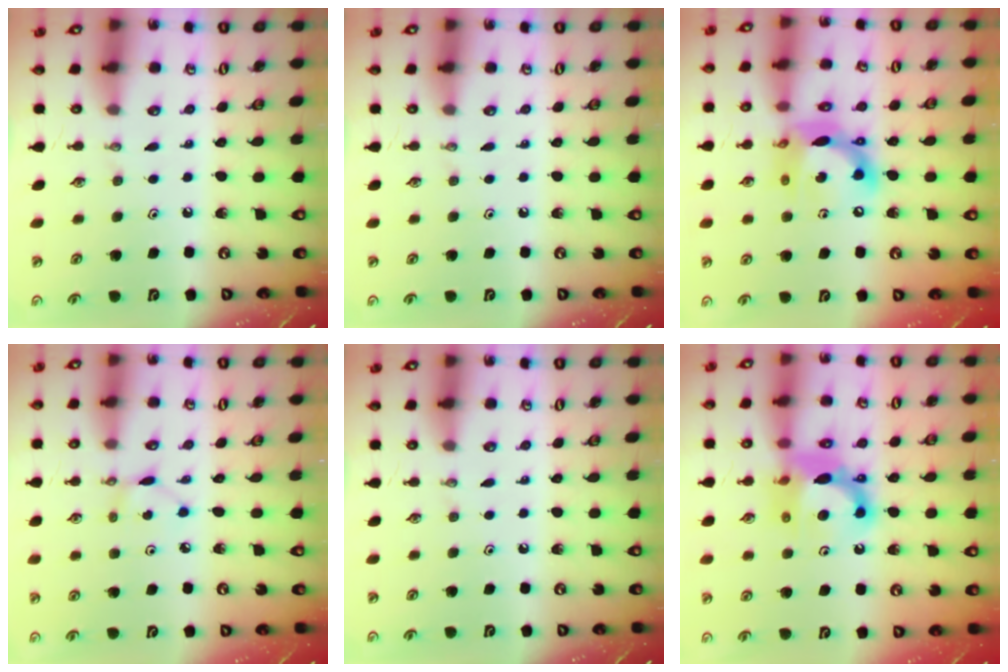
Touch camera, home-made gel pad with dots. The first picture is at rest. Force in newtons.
{"total": 0.0}
{"total": 13.5, "press": 13.5, "slide": 1.1}
{"total": 2.2, "press": 2.2, "slide": 0.1}
{"total": 0.0}
{"total": 12.4, "press": 12.3, "slide": 1.8}